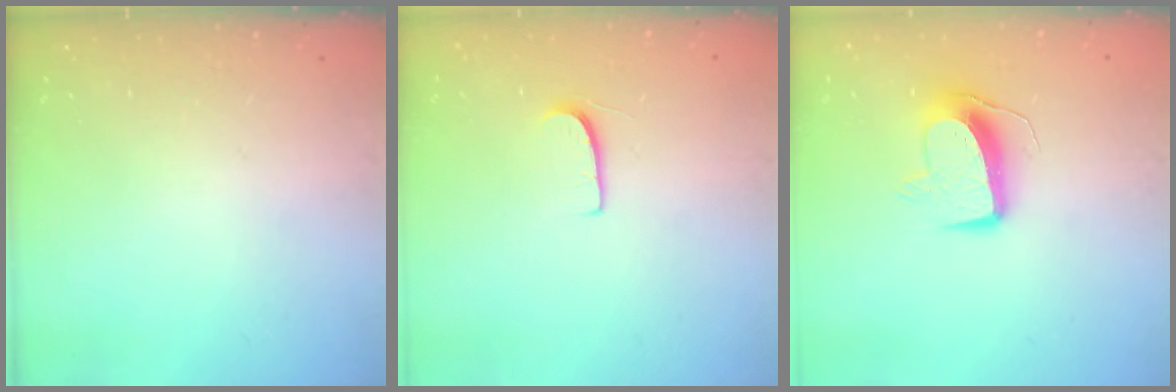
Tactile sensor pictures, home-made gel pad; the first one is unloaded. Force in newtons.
{"total": 5.9, "press": 5.9, "slide": 0.4}
{"total": 10.3, "press": 10.3, "slide": 0.7}